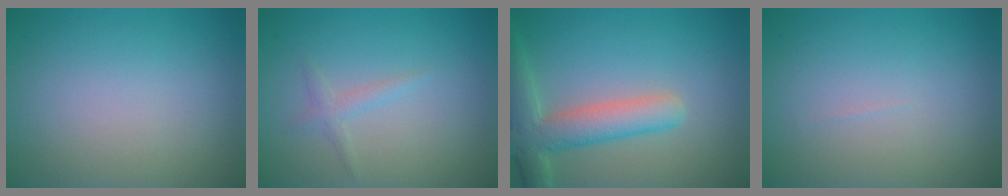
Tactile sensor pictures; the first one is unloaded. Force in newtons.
{"total": 1.1, "press": 1.1, "slide": 0.1}
{"total": 5.3, "press": 5.3, "slide": 0.4}
{"total": 0.0}